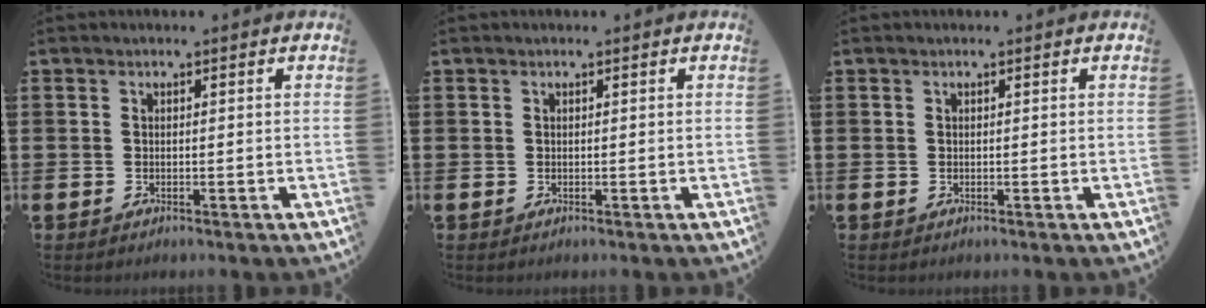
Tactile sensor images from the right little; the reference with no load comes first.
{"total": 0.0}
{"total": 0.0}